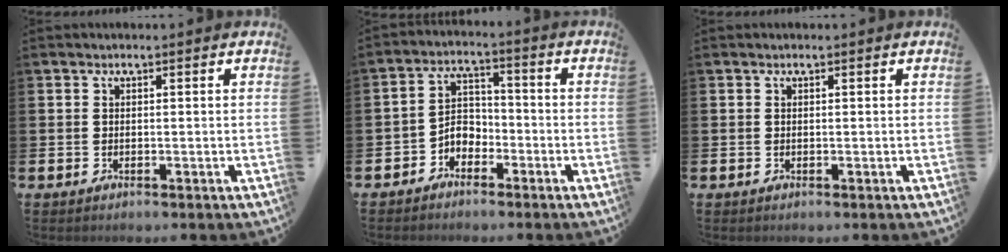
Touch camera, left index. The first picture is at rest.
{"total": 3.6, "force": [-2.4, 2.4, 1.2], "torque": [-0.036, 0.006, -0.052]}
{"total": 0.0}